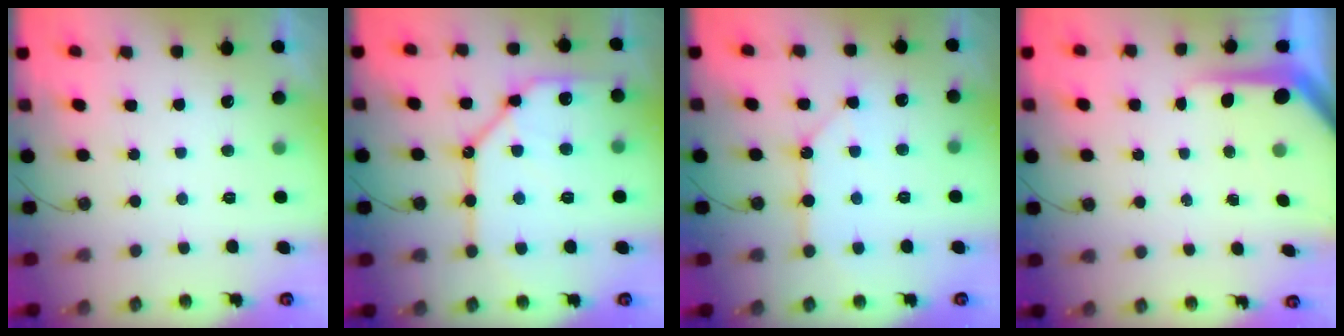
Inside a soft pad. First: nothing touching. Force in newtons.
{"total": 17.7, "press": 17.6, "slide": 2.0}
{"total": 11.0, "press": 10.9, "slide": 1.4}
{"total": 5.9, "press": 5.8, "slide": 0.4}